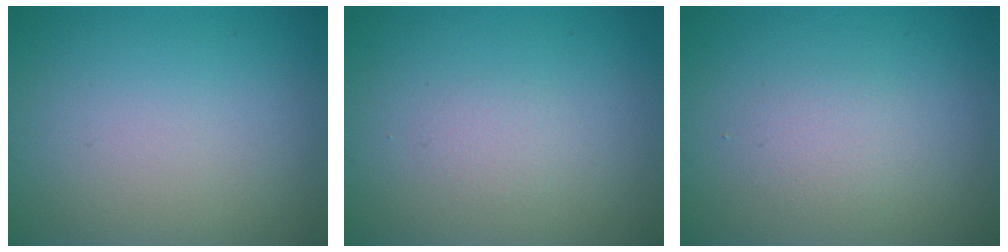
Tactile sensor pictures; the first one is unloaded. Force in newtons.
{"total": 0.9, "press": 0.9, "slide": 0.1}
{"total": 1.4, "press": 1.4, "slide": 0.1}